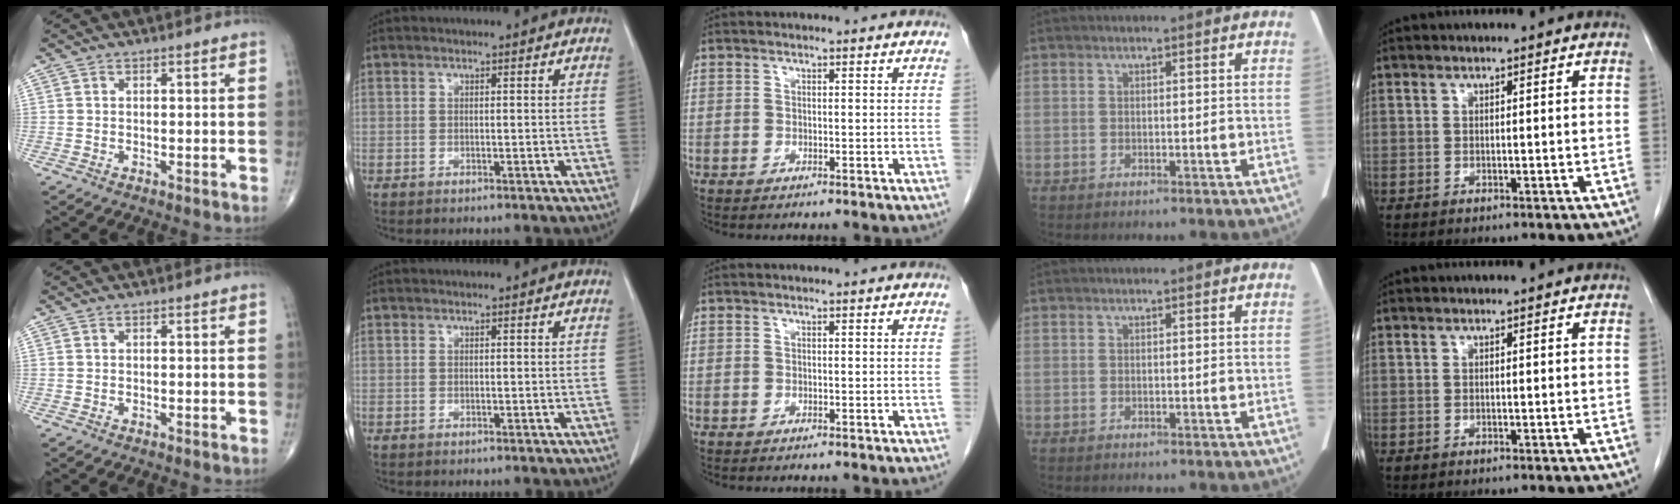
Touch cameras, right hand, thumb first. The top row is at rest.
{}